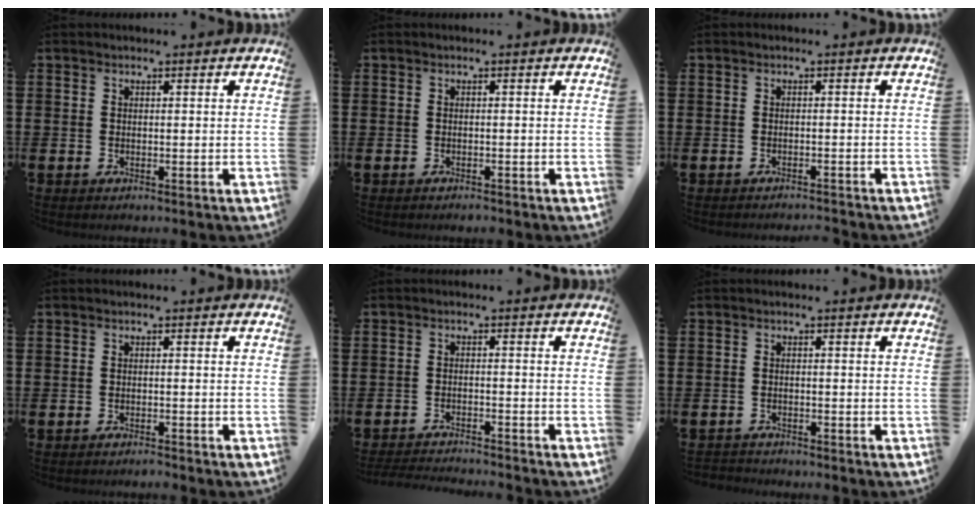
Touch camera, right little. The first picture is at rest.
{"total": 0.5, "force": [-0.5, 0.1, 0.1], "torque": [-0.005, -0.003, -0.010]}
{"total": 1.0, "force": [-1.0, -0.2, 0.0], "torque": [0.000, 0.001, -0.020]}
{"total": 0.8, "force": [-0.8, 0.0, 0.1], "torque": [-0.004, -0.003, -0.016]}
{"total": 2.3, "force": [-2.3, -0.2, 0.1], "torque": [-0.003, 0.002, -0.048]}
{"total": 1.0, "force": [-1.0, 0.1, -0.1], "torque": [0.001, 0.002, -0.021]}